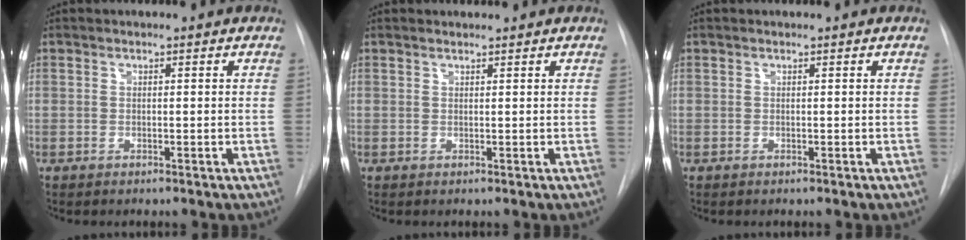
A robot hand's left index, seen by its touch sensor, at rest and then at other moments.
{"total": 0.8, "force": [0.8, 0.0, 0.0], "torque": [-0.007, 0.009, 0.017]}
{"total": 0.0}